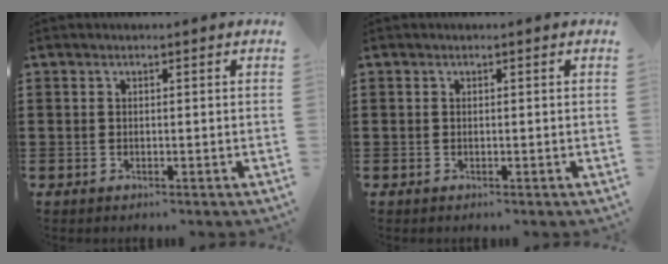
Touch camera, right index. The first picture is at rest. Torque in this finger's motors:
{"motor_torque": [0.40, 0.51, -0.36, -0.11]}